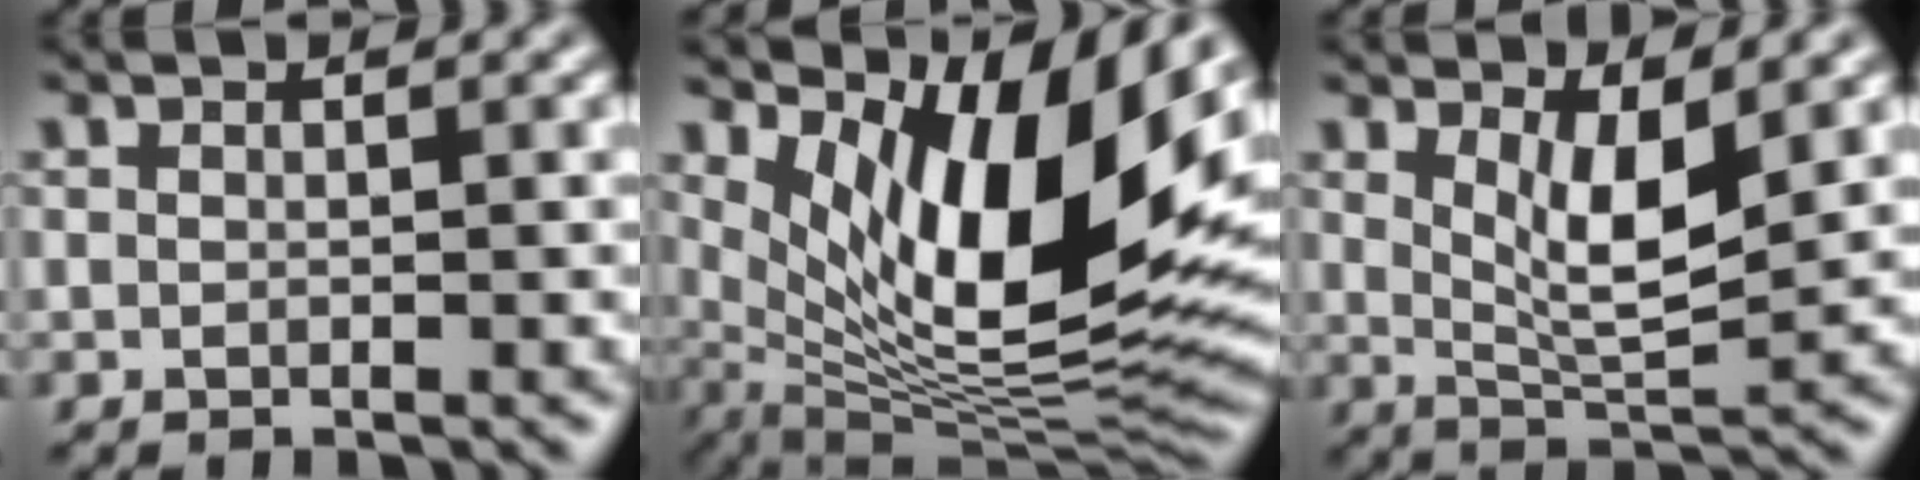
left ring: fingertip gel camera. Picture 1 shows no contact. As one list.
[{"total": 14.3, "force": [4.9, 5.2, 12.3], "torque": [-0.201, -0.011, 0.090]}, {"total": 4.8, "force": [1.8, 1.5, 4.2], "torque": [-0.076, -0.014, 0.036]}]